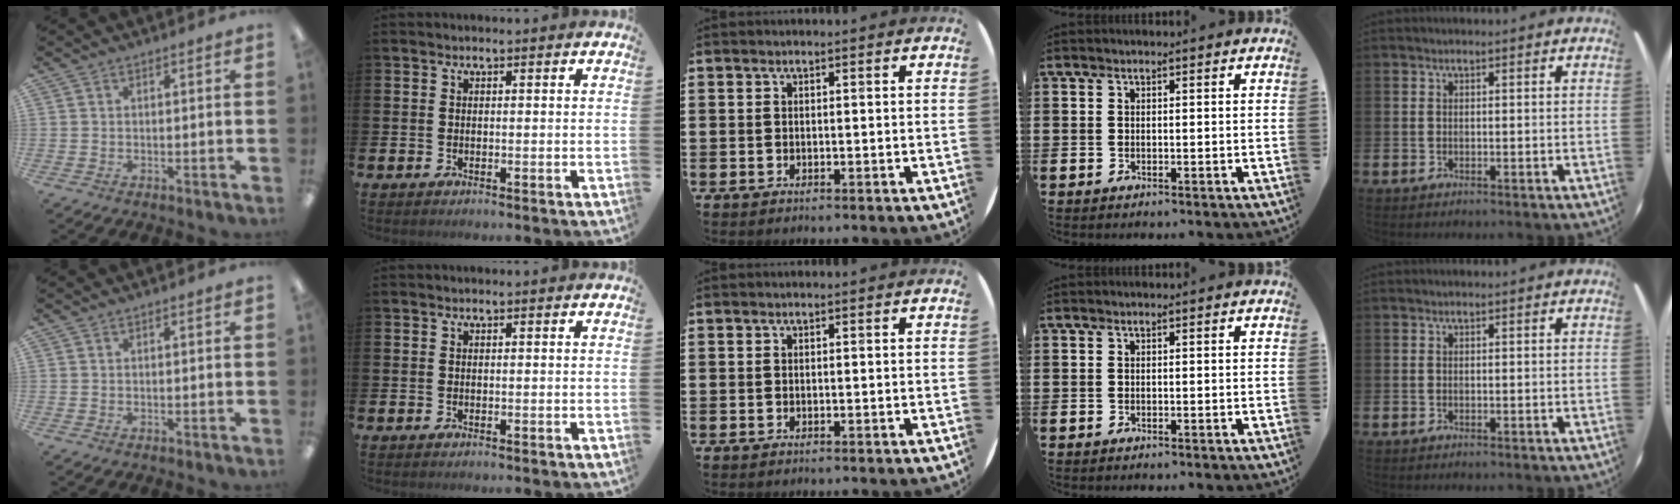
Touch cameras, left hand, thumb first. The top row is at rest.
{}